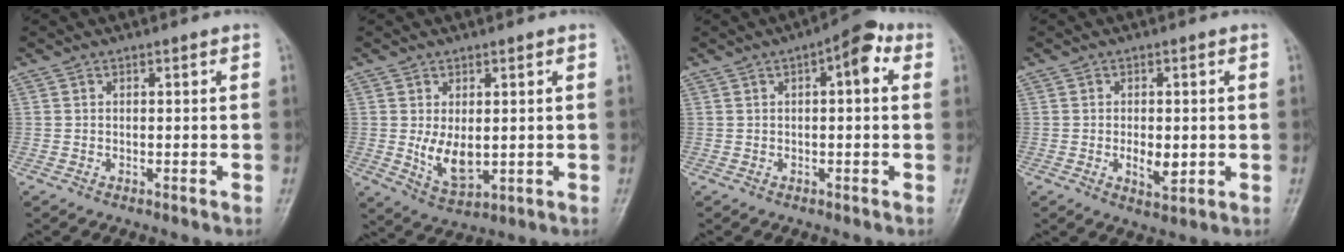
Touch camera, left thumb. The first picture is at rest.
{"total": 6.7, "force": [0.2, 3.9, 5.5], "torque": [-0.086, -0.019, 0.017]}
{"total": 6.6, "force": [2.0, 2.6, 5.7], "torque": [-0.066, 0.016, 0.017]}
{"total": 4.8, "force": [-0.6, 2.5, 4.0], "torque": [-0.056, -0.007, -0.007]}